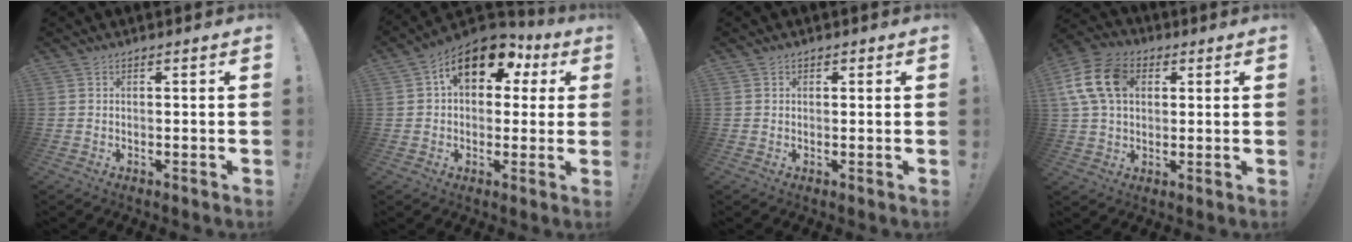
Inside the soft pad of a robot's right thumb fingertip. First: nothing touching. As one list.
[{"total": 15.2, "force": [6.3, 9.0, 10.5], "torque": [-0.155, -0.020, 0.112]}, {"total": 0.8, "force": [0.3, 0.8, 0.1], "torque": [0.003, 0.000, 0.004]}, {"total": 14.5, "force": [4.0, 10.5, 9.3], "torque": [-0.176, 0.004, 0.078]}]